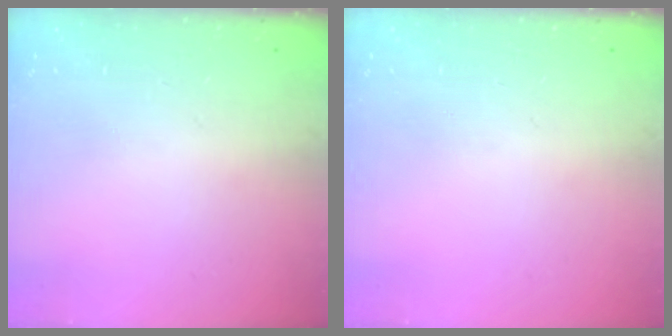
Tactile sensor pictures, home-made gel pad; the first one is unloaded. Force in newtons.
{"total": 0.0}